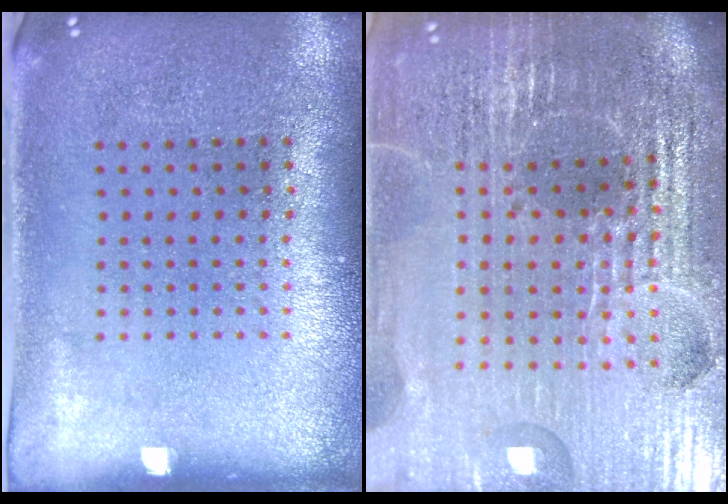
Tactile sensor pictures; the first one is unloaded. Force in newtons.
{"total": 6.8, "press": 5.9, "slide": 3.4}